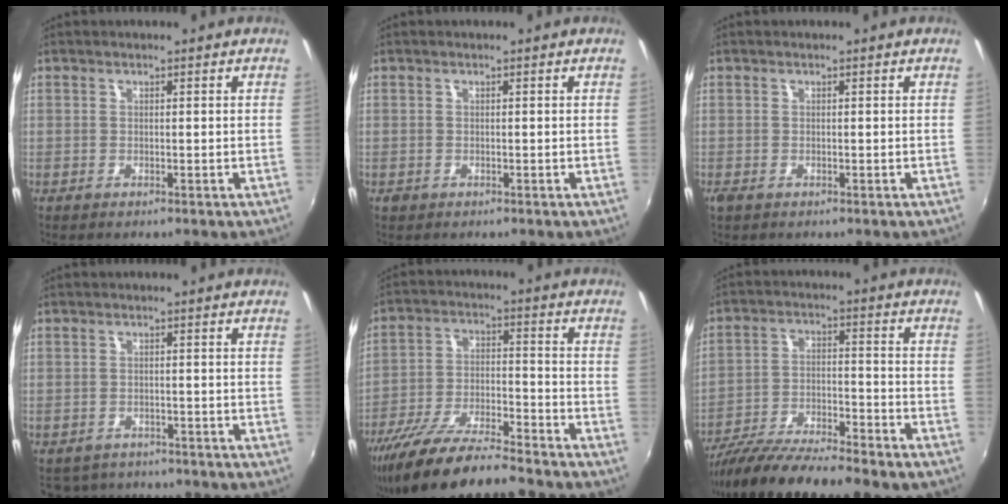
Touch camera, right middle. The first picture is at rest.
{"total": 0.8, "force": [-0.5, 0.6, 0.2], "torque": [-0.005, -0.003, -0.010]}
{"total": 0.9, "force": [-0.6, 0.5, 0.4], "torque": [-0.010, -0.004, -0.013]}
{"total": 6.2, "force": [-5.4, 2.7, 1.3], "torque": [-0.039, -0.009, -0.081]}
{"total": 17.0, "force": [-14.3, 2.6, 8.8], "torque": [-0.181, -0.034, -0.254]}
{"total": 18.8, "force": [-15.8, 2.6, 9.8], "torque": [-0.190, -0.043, -0.260]}